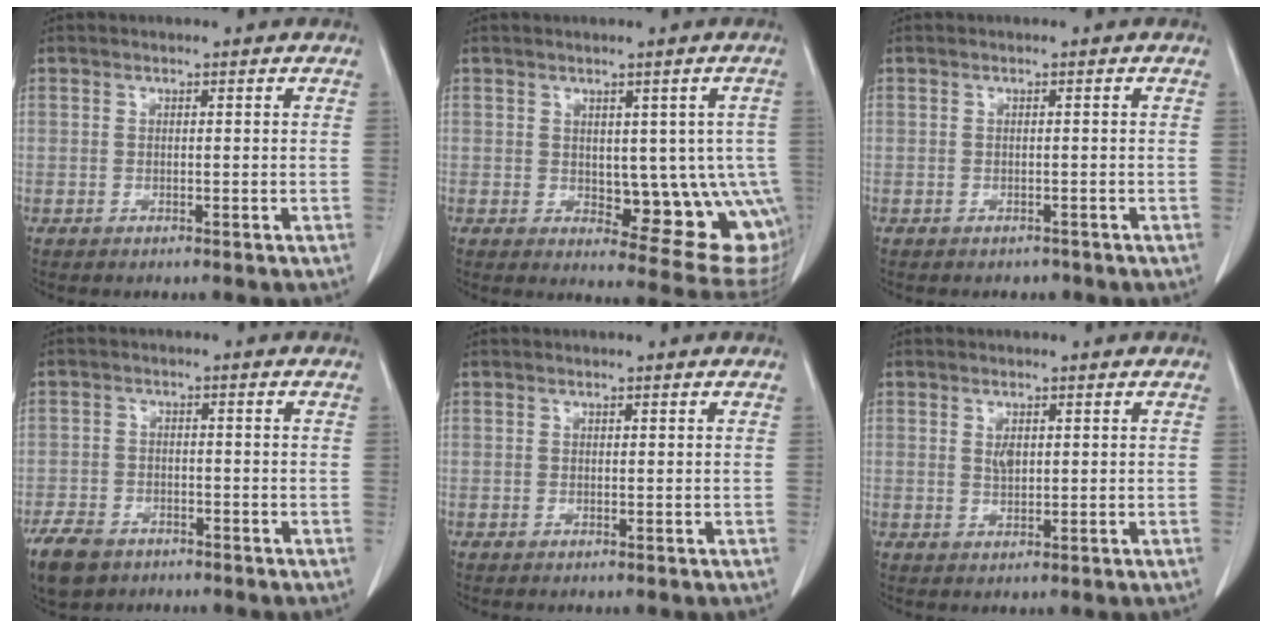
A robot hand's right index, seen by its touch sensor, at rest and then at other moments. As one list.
[{"total": 11.6, "force": [-0.7, 5.1, 10.4], "torque": [-0.101, -0.001, 0.006]}, {"total": 1.6, "force": [-1.3, 0.8, 0.2], "torque": [-0.007, -0.001, -0.018]}, {"total": 7.0, "force": [-5.0, 4.0, 2.8], "torque": [-0.059, -0.005, -0.084]}, {"total": 0.0}, {"total": 1.9, "force": [0.6, 0.9, 1.5], "torque": [-0.029, -0.002, 0.014]}]